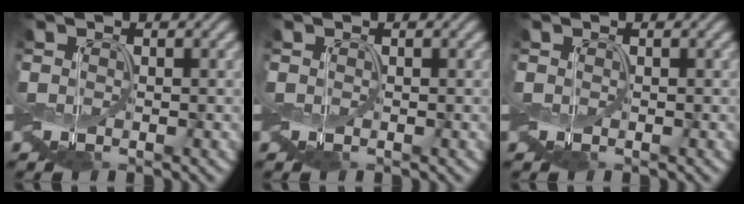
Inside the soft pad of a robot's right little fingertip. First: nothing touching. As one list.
[{"total": 0.0}, {"total": 0.0}]